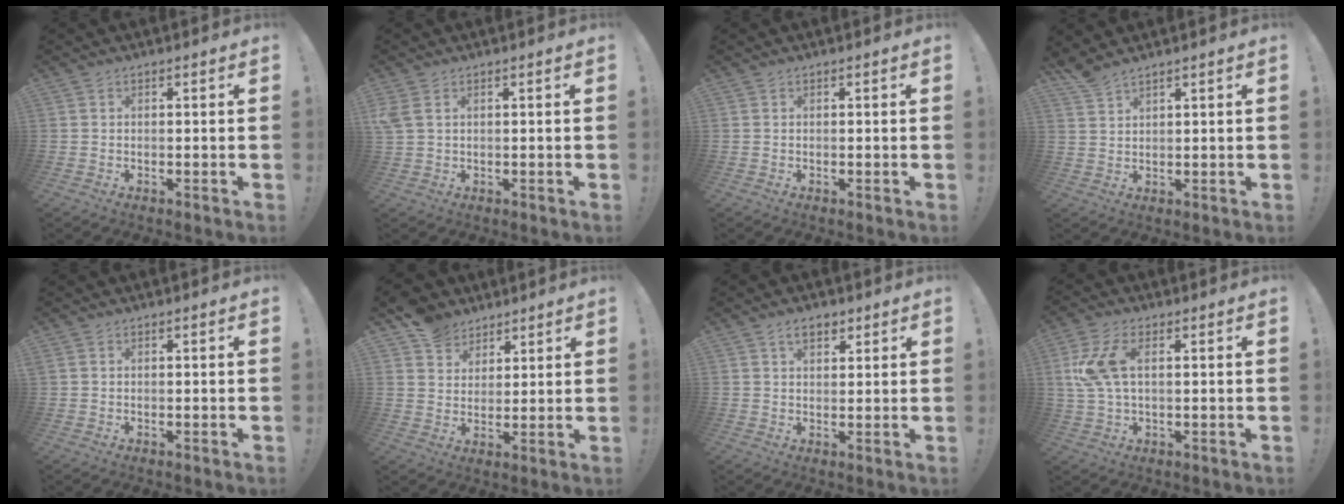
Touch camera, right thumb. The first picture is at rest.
{"total": 2.8, "force": [1.1, 1.1, 2.4], "torque": [-0.045, 0.001, 0.023]}
{"total": 0.0}
{"total": 3.7, "force": [3.3, 0.2, 1.5], "torque": [-0.031, -0.021, 0.061]}
{"total": 0.0}
{"total": 8.8, "force": [6.3, 5.9, 1.7], "torque": [-0.027, -0.042, 0.126]}
{"total": 4.8, "force": [2.7, 2.8, 2.7], "torque": [-0.038, -0.003, 0.048]}
{"total": 10.5, "force": [2.1, 5.2, 8.8], "torque": [-0.189, -0.001, 0.040]}